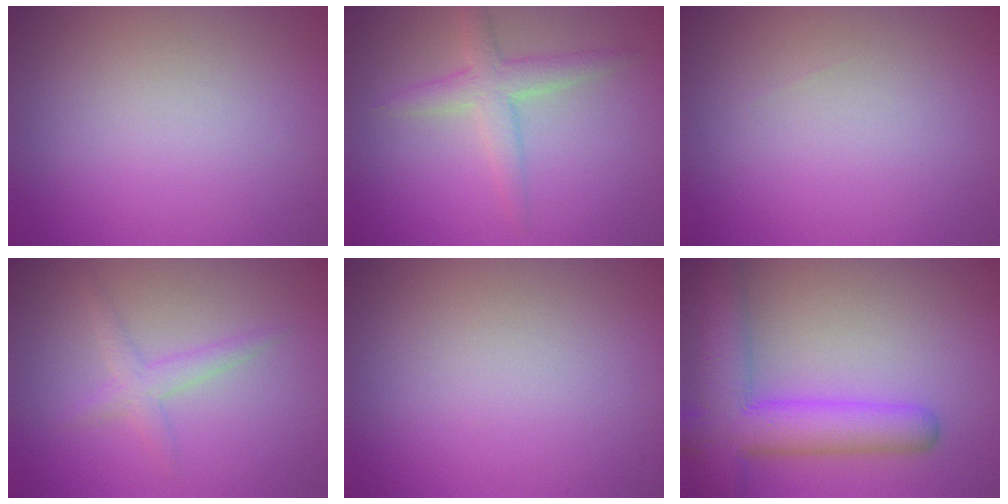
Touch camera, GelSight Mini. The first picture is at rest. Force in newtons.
{"total": 3.0, "press": 3.0, "slide": 0.0}
{"total": 0.0}
{"total": 2.0, "press": 2.0, "slide": 0.1}
{"total": 0.0}
{"total": 8.0, "press": 8.0, "slide": 0.4}